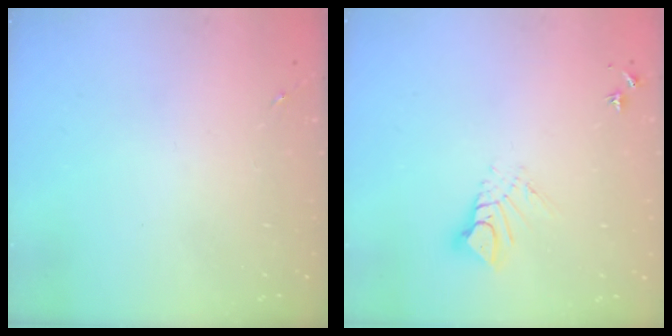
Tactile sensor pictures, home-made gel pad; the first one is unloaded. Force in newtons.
{"total": 7.7, "press": 7.7, "slide": 0.7}